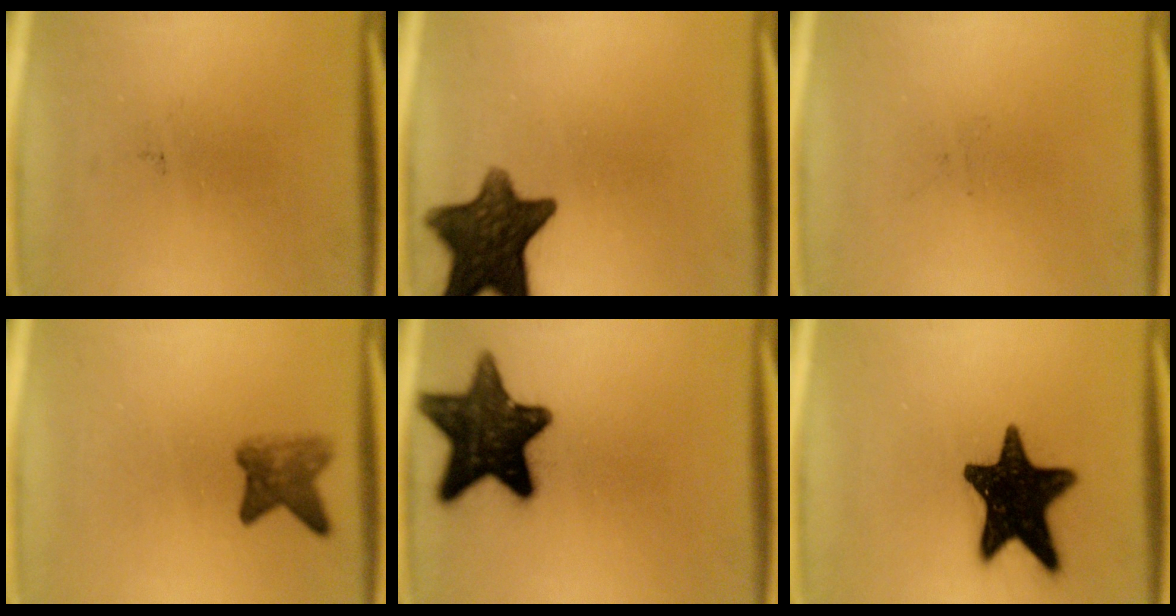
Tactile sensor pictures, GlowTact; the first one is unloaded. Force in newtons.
{"total": 12.8}
{"total": 0.0}
{"total": 4.2}
{"total": 16.6}
{"total": 17.8}